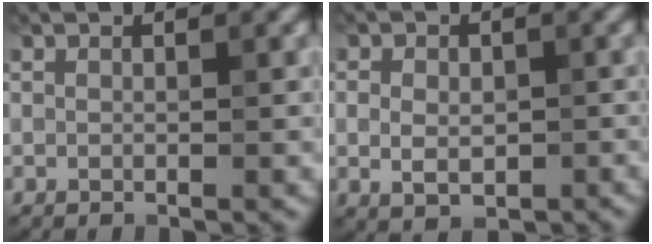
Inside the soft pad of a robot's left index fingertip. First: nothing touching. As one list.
[{"total": 3.1, "force": [-0.3, 2.2, 2.3], "torque": [-0.033, -0.006, 0.000]}]